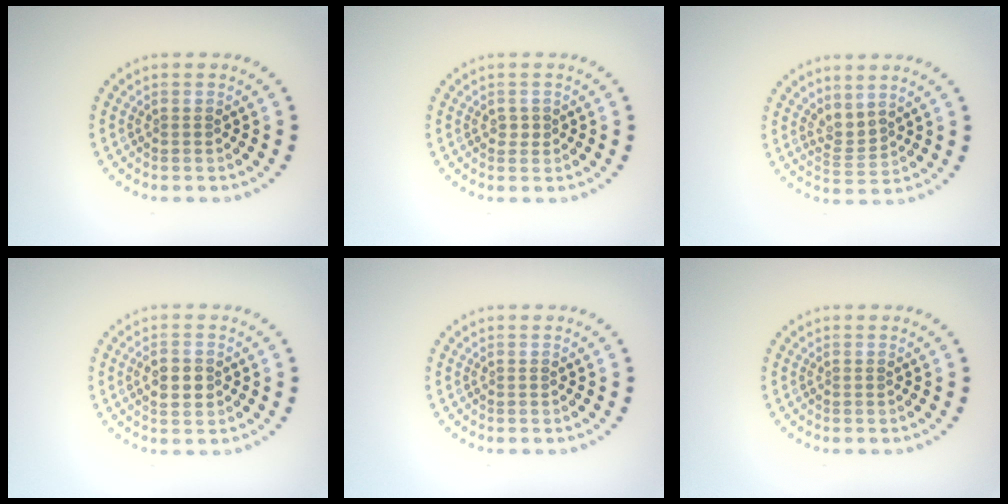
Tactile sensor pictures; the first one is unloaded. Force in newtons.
{"total": 1.0, "press": 1.0, "slide": 0.0}
{"total": 1.8, "press": 1.3, "slide": 1.3}
{"total": 2.6, "press": 2.6, "slide": 0.1}
{"total": 0.0}
{"total": 0.0}